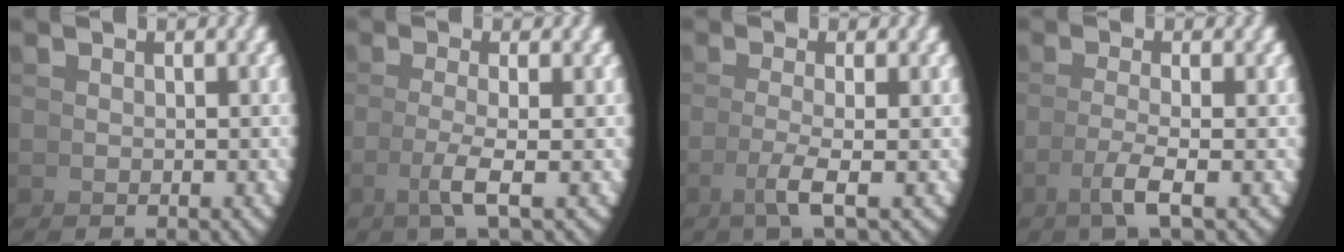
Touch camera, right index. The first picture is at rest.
{"total": 2.6, "force": [-0.4, -0.7, 2.5], "torque": [-0.050, -0.005, -0.001]}
{"total": 2.5, "force": [-0.5, -0.7, 2.4], "torque": [-0.048, -0.006, -0.004]}
{"total": 2.9, "force": [-0.8, -0.6, 2.7], "torque": [-0.052, -0.006, -0.008]}